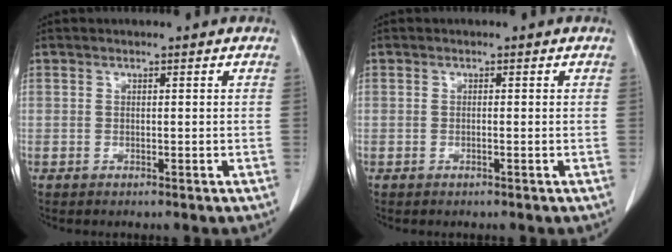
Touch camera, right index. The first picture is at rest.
{"total": 0.0}